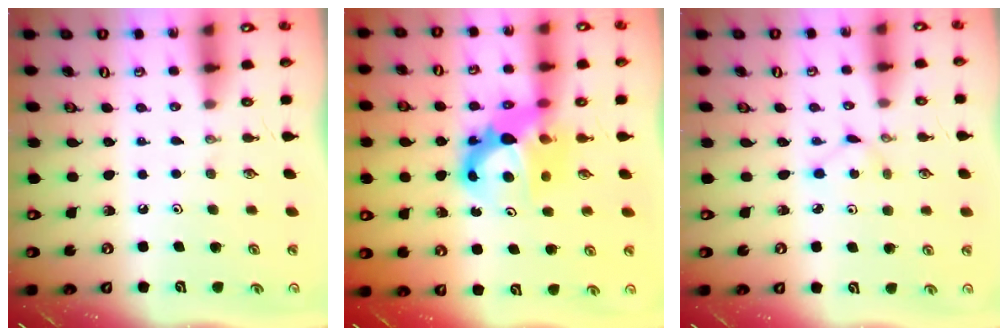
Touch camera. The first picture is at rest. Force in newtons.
{"total": 9.7, "press": 9.7, "slide": 0.8}
{"total": 2.0, "press": 2.0, "slide": 0.2}